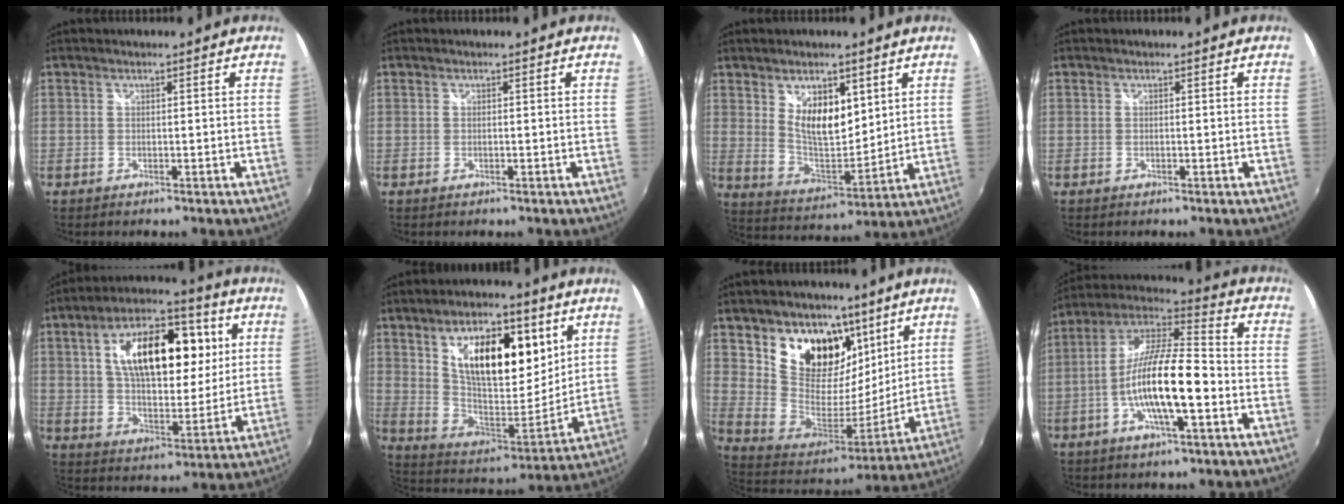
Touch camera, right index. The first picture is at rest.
{"total": 0.0}
{"total": 10.0, "force": [4.4, 5.0, 7.5], "torque": [-0.123, -0.007, 0.091]}
{"total": 0.0}
{"total": 20.2, "force": [5.6, 10.3, 16.5], "torque": [-0.285, 0.029, 0.091]}
{"total": 19.6, "force": [8.4, 9.1, 15.1], "torque": [-0.247, 0.004, 0.151]}
{"total": 19.2, "force": [10.6, 13.1, 9.3], "torque": [-0.197, 0.000, 0.195]}
{"total": 15.2, "force": [-4.5, 3.3, 14.1], "torque": [-0.269, -0.002, -0.090]}